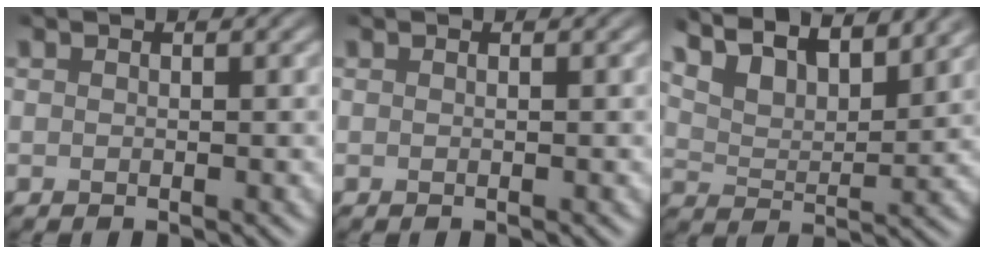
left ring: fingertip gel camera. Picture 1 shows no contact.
{"total": 0.0}
{"total": 9.5, "force": [7.5, 3.1, 5.0], "torque": [-0.100, 0.022, 0.116]}